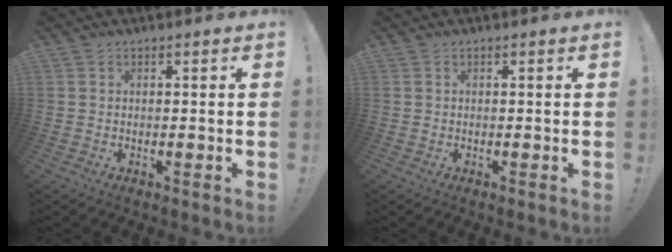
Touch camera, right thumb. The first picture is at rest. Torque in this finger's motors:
{"motor_torque": [0.00, 0.00, -0.01, 0.00, 0.00]}